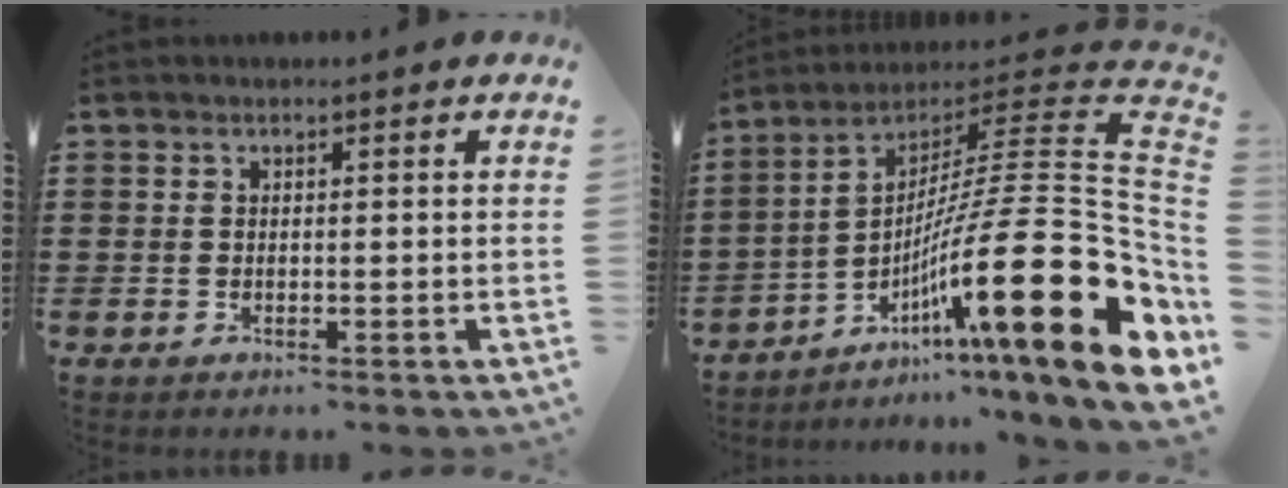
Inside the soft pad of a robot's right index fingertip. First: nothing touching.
{"total": 25.0, "force": [-7.0, 5.2, 23.4], "torque": [-0.392, -0.027, -0.128]}